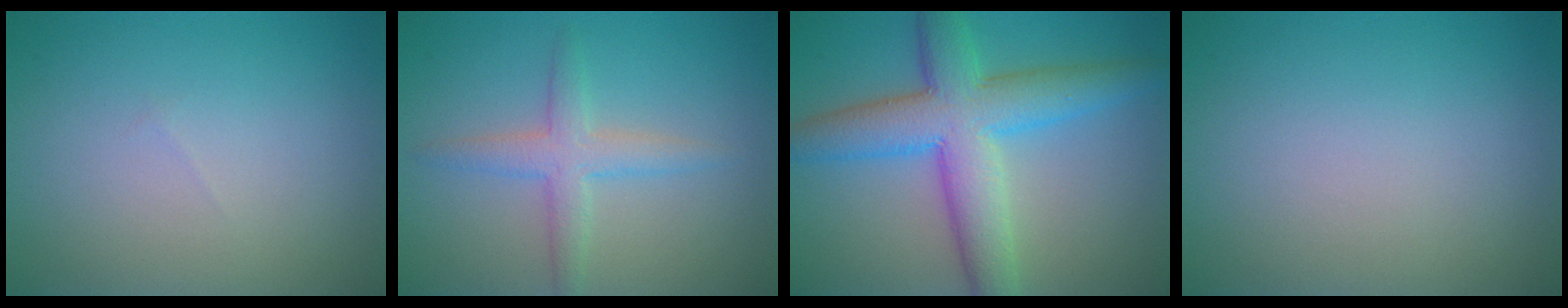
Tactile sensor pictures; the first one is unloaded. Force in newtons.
{"total": 3.0, "press": 3.0, "slide": 0.1}
{"total": 8.3, "press": 8.3, "slide": 0.1}
{"total": 0.0}